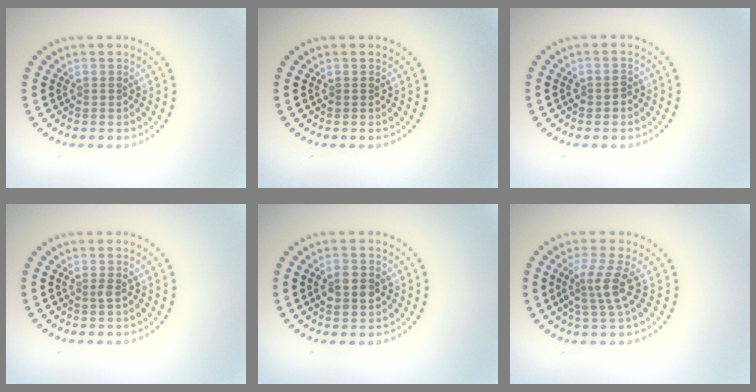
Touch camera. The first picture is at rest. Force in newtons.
{"total": 0.0}
{"total": 1.1, "press": 1.1, "slide": 0.2}
{"total": 0.6, "press": 0.4, "slide": 0.4}
{"total": 2.9, "press": 2.9, "slide": 0.1}
{"total": 3.0, "press": 2.3, "slide": 2.0}